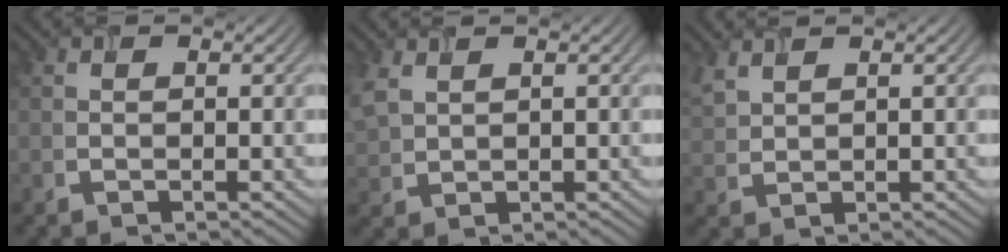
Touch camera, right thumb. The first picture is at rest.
{"total": 4.0, "force": [2.1, 2.3, 2.5], "torque": [-0.082, 0.007, 0.048]}
{"total": 2.8, "force": [2.3, 0.9, 1.5], "torque": [-0.048, 0.007, 0.055]}